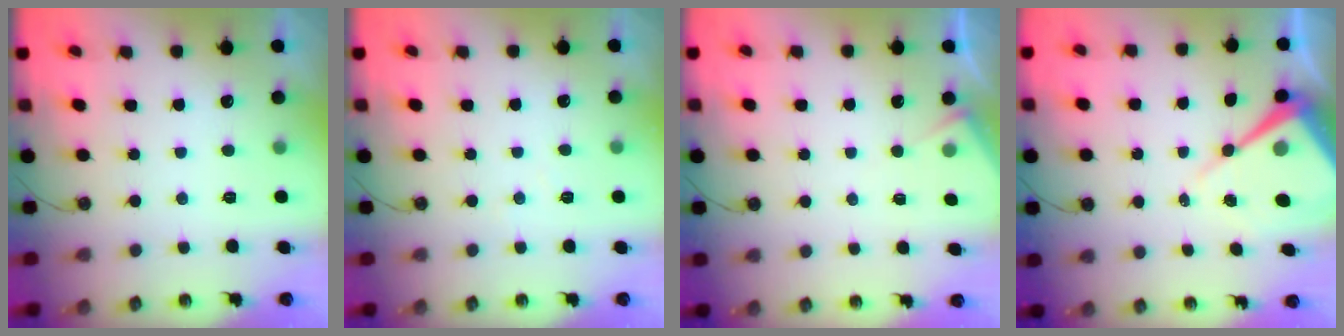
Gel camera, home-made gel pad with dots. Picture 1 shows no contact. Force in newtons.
{"total": 4.1, "press": 4.1, "slide": 0.8}
{"total": 4.4, "press": 4.4, "slide": 0.4}
{"total": 11.6, "press": 11.5, "slide": 0.8}